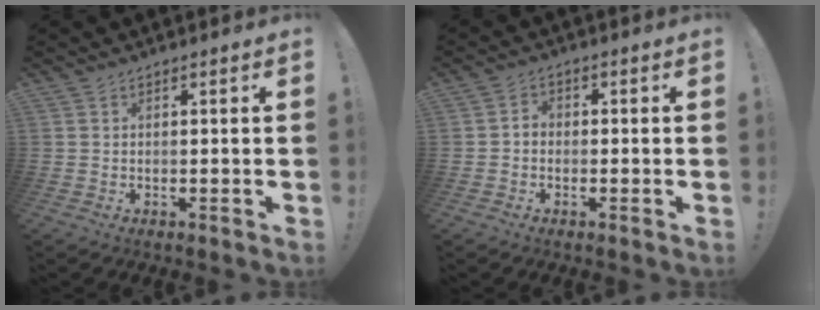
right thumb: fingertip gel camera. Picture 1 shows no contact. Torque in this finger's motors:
{"motor_torque": [0.26, 0.11, 0.09, -0.14, 0.00]}